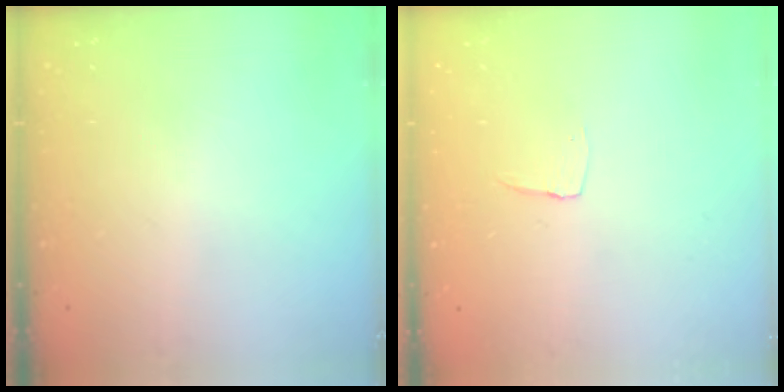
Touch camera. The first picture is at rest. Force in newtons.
{"total": 3.6, "press": 3.6, "slide": 0.3}